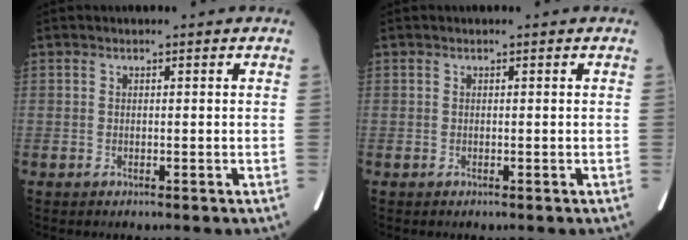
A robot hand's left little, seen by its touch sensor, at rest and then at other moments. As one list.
[{"total": 0.0}]